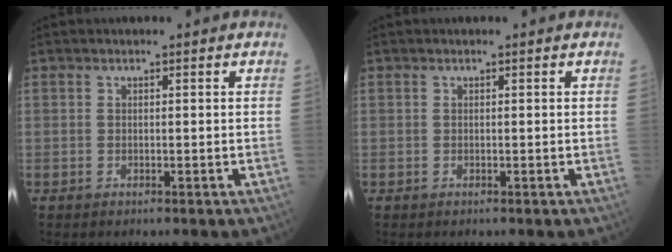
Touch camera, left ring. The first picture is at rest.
{"total": 0.0}